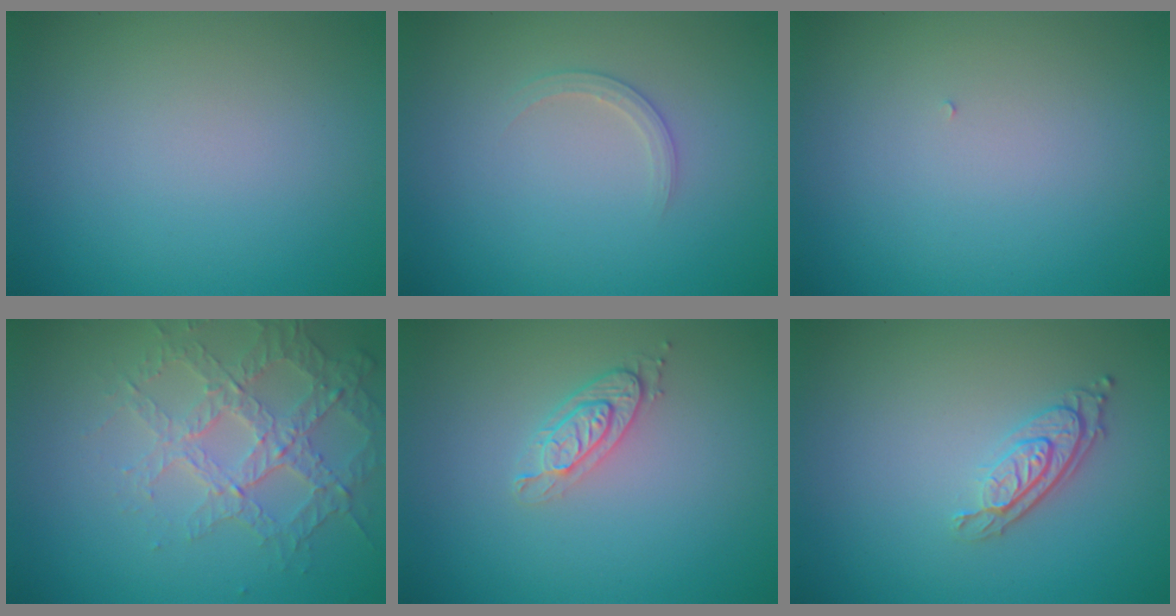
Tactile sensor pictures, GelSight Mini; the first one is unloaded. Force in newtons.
{"total": 1.3, "press": 1.3, "slide": 0.1}
{"total": 0.0}
{"total": 3.6, "press": 3.3, "slide": 1.4}
{"total": 2.1, "press": 1.9, "slide": 0.8}
{"total": 3.0, "press": 2.1, "slide": 2.1}